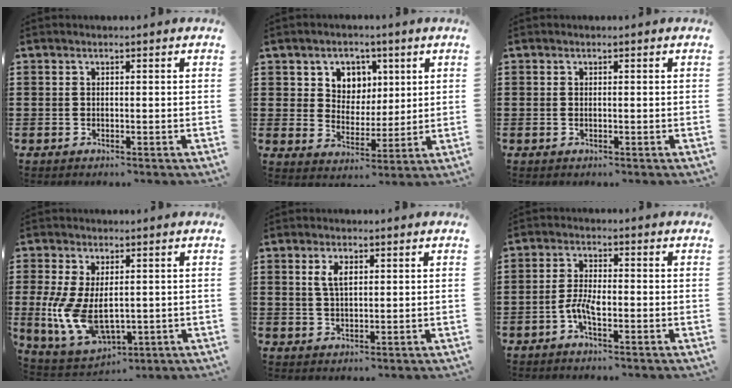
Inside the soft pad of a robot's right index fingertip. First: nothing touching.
{"total": 5.3, "force": [2.3, 4.7, 0.5], "torque": [-0.033, 0.003, 0.038]}
{"total": 0.0}
{"total": 9.3, "force": [-0.2, 5.3, 7.7], "torque": [-0.172, -0.009, -0.001]}
{"total": 3.5, "force": [1.2, 1.5, 2.8], "torque": [-0.060, 0.008, 0.020]}
{"total": 3.8, "force": [-1.5, 1.3, 3.3], "torque": [-0.084, -0.004, -0.035]}